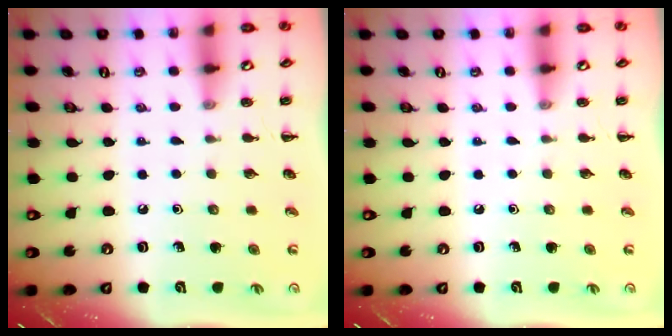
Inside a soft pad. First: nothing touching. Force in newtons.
{"total": 0.0}